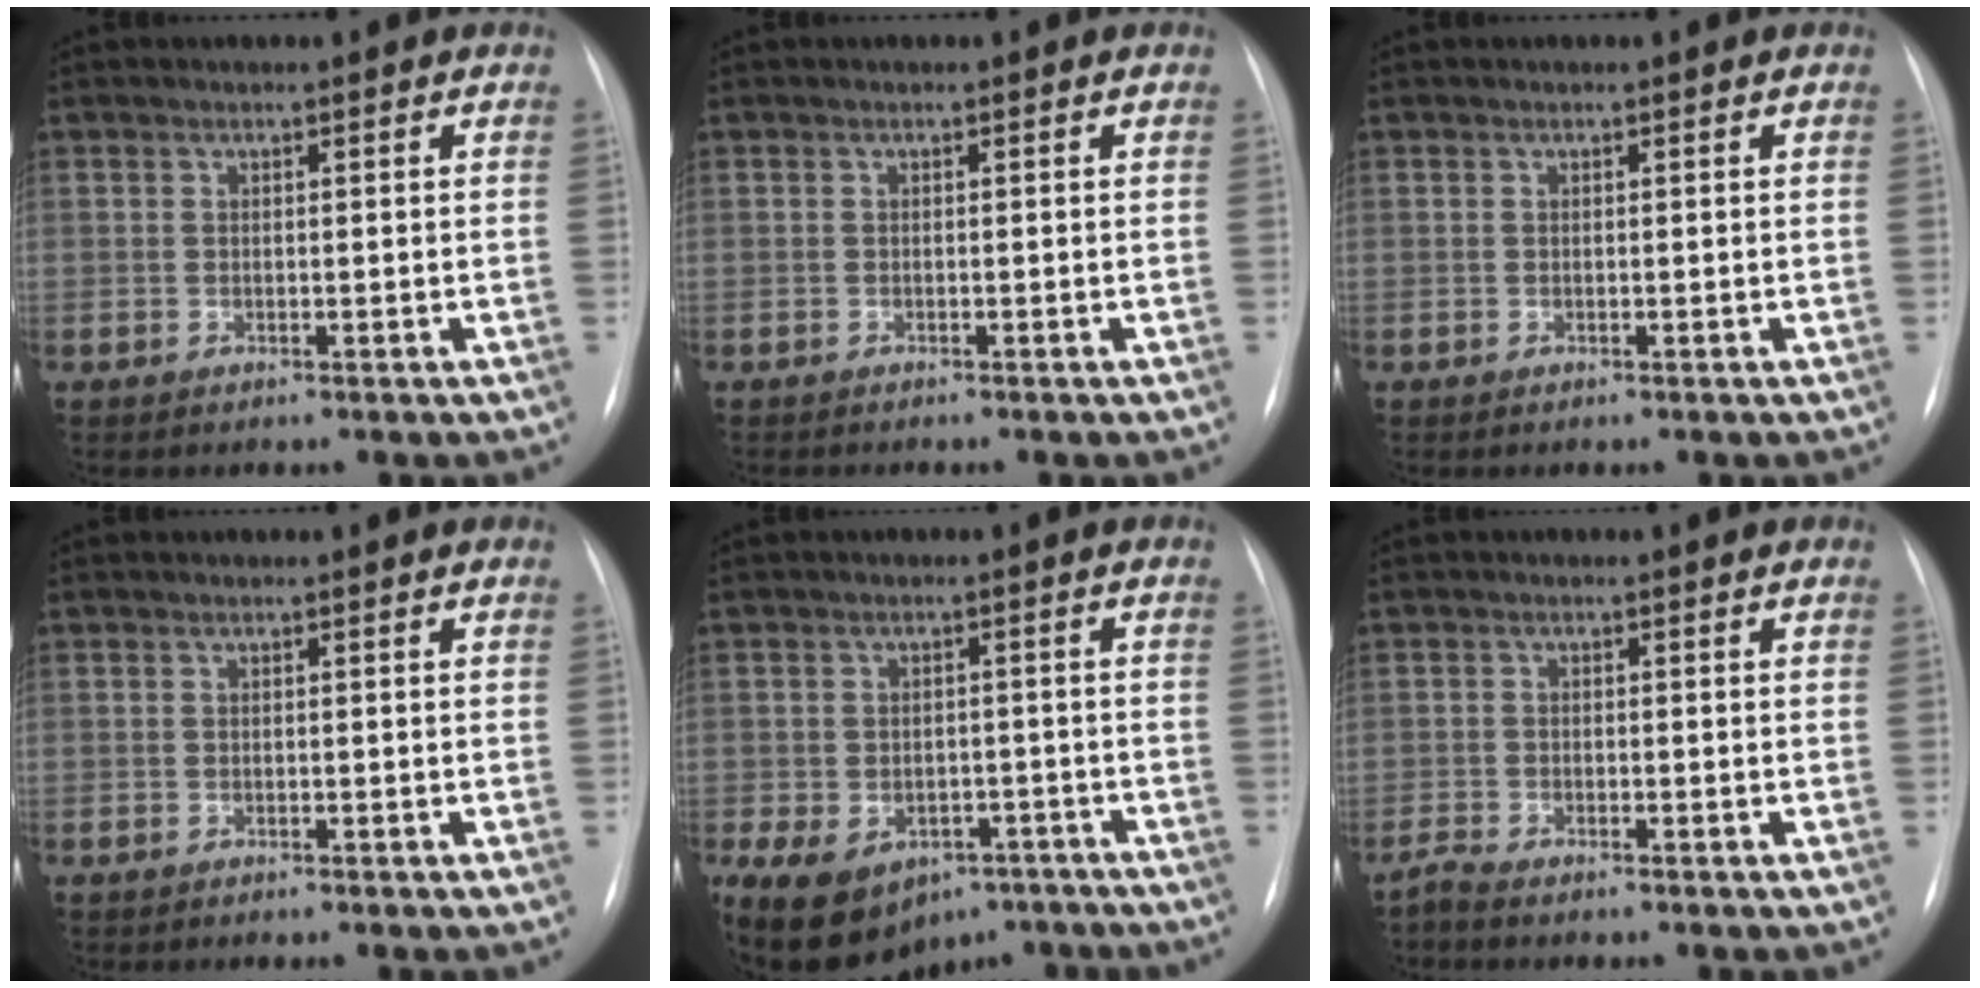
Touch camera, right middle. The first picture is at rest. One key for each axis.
{"total": 0.8, "fx": -0.8, "fy": 0.0, "fz": 0.3, "tx": -0.008, "ty": -0.004, "tz": -0.009}
{"total": 0.0}
{"total": 0.0}
{"total": 14.4, "fx": -8.4, "fy": 9.5, "fz": 6.7, "tx": -0.141, "ty": 0.008, "tz": -0.118}
{"total": 1.6, "fx": -1.5, "fy": -0.1, "fz": 0.4, "tx": -0.015, "ty": -0.004, "tz": -0.031}